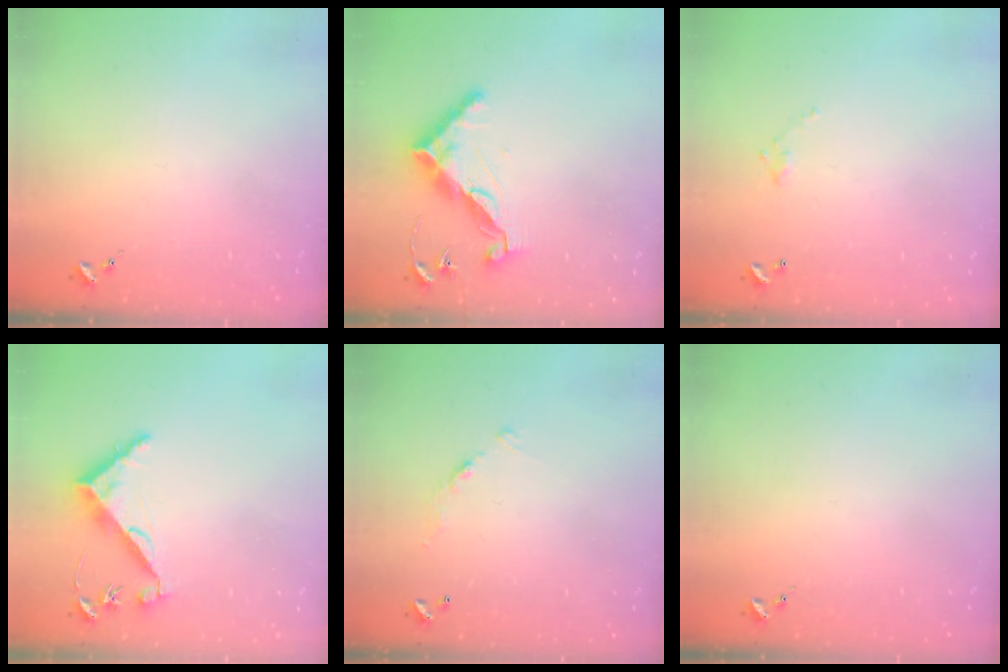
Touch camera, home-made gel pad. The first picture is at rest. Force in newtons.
{"total": 11.6, "press": 11.6, "slide": 0.4}
{"total": 4.0, "press": 4.0, "slide": 0.2}
{"total": 6.7, "press": 6.6, "slide": 0.7}
{"total": 6.0, "press": 6.0, "slide": 0.4}
{"total": 0.0}